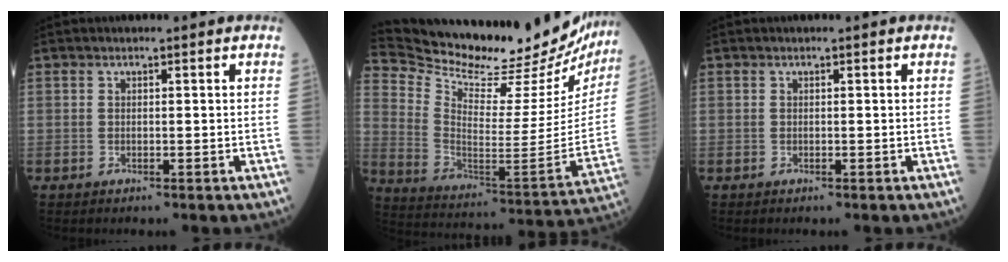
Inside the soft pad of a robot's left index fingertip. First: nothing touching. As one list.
[{"total": 30.9, "force": [28.0, 5.9, 11.8], "torque": [-0.211, -0.087, 0.385]}, {"total": 0.0}]